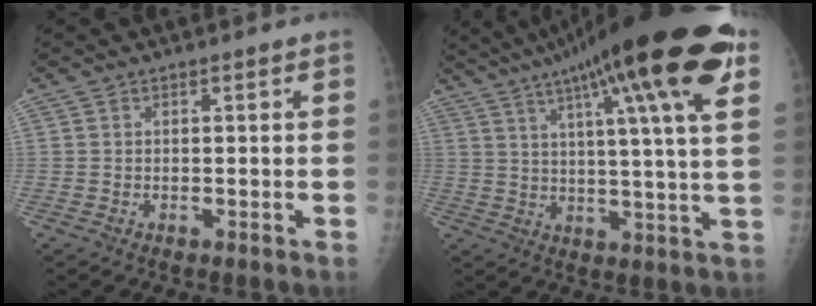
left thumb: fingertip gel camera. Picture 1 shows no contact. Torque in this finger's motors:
{"motor_torque": [2.52, -0.38, 1.76, -1.01, 0.62]}